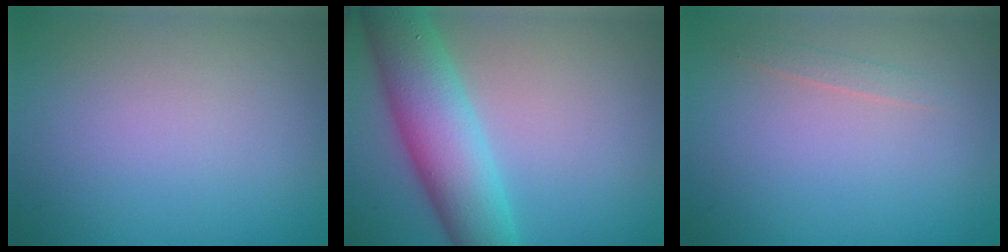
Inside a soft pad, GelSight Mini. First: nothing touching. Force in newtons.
{"total": 8.2, "press": 8.2, "slide": 0.1}
{"total": 0.8, "press": 0.8, "slide": 0.1}